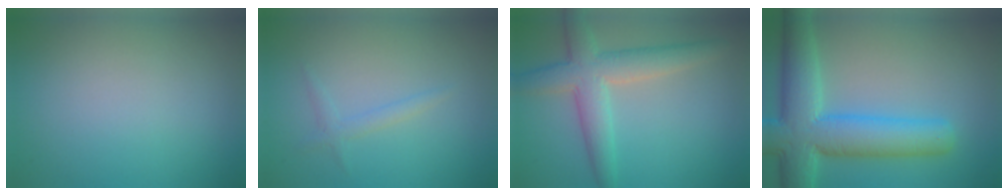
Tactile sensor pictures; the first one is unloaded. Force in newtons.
{"total": 1.1, "press": 1.1, "slide": 0.2}
{"total": 5.3, "press": 5.3, "slide": 0.2}
{"total": 9.0, "press": 9.0, "slide": 0.3}